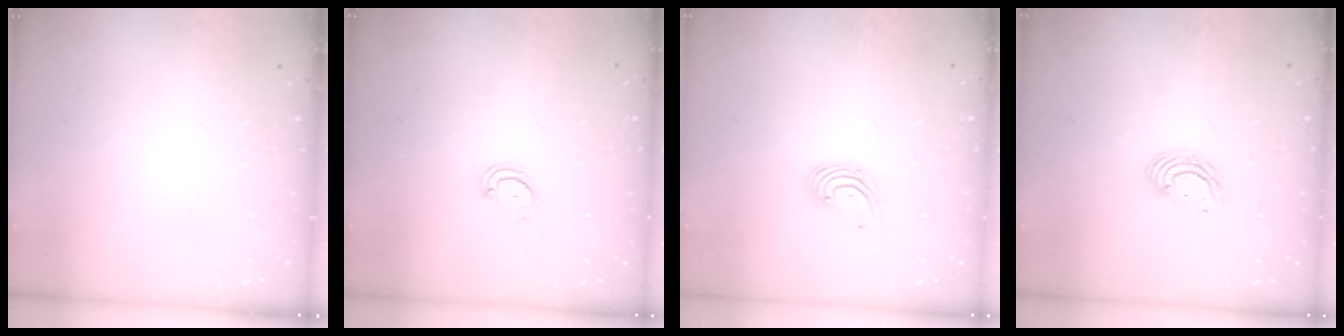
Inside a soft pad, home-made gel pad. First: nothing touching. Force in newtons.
{"total": 2.6, "press": 2.6, "slide": 0.2}
{"total": 2.6, "press": 2.6, "slide": 0.1}
{"total": 5.6, "press": 5.6, "slide": 0.2}